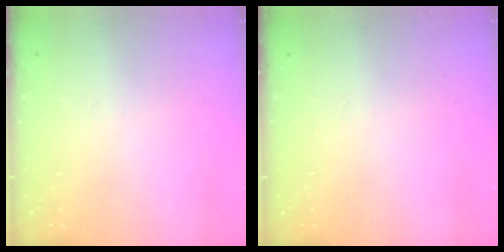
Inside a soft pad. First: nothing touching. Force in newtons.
{"total": 0.0}